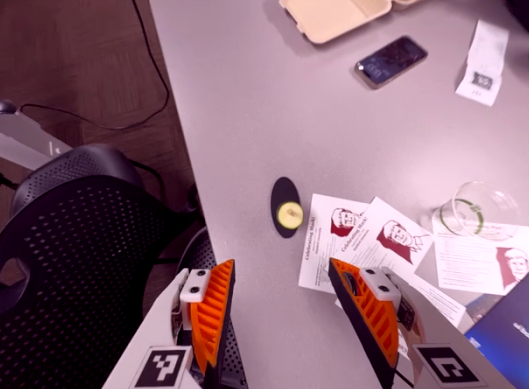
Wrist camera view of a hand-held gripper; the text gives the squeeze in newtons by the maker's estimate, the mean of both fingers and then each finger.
{"total": 1.2, "left": 2.0, "right": 0.4}